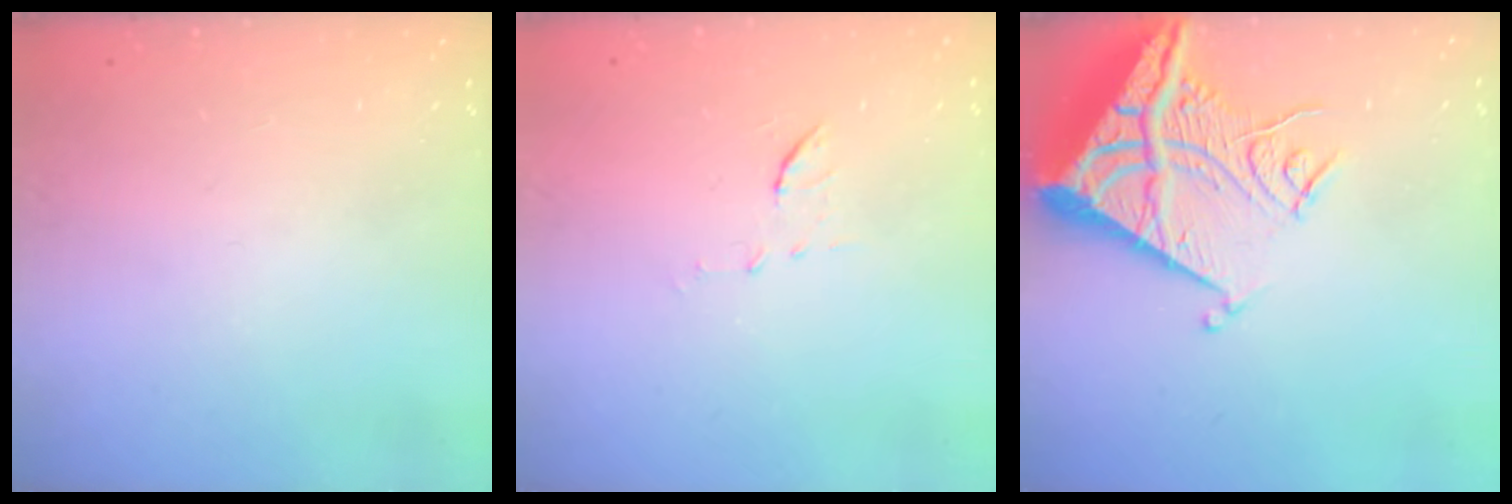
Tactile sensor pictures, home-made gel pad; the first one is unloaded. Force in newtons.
{"total": 5.7, "press": 5.6, "slide": 1.3}
{"total": 16.7, "press": 16.6, "slide": 1.8}